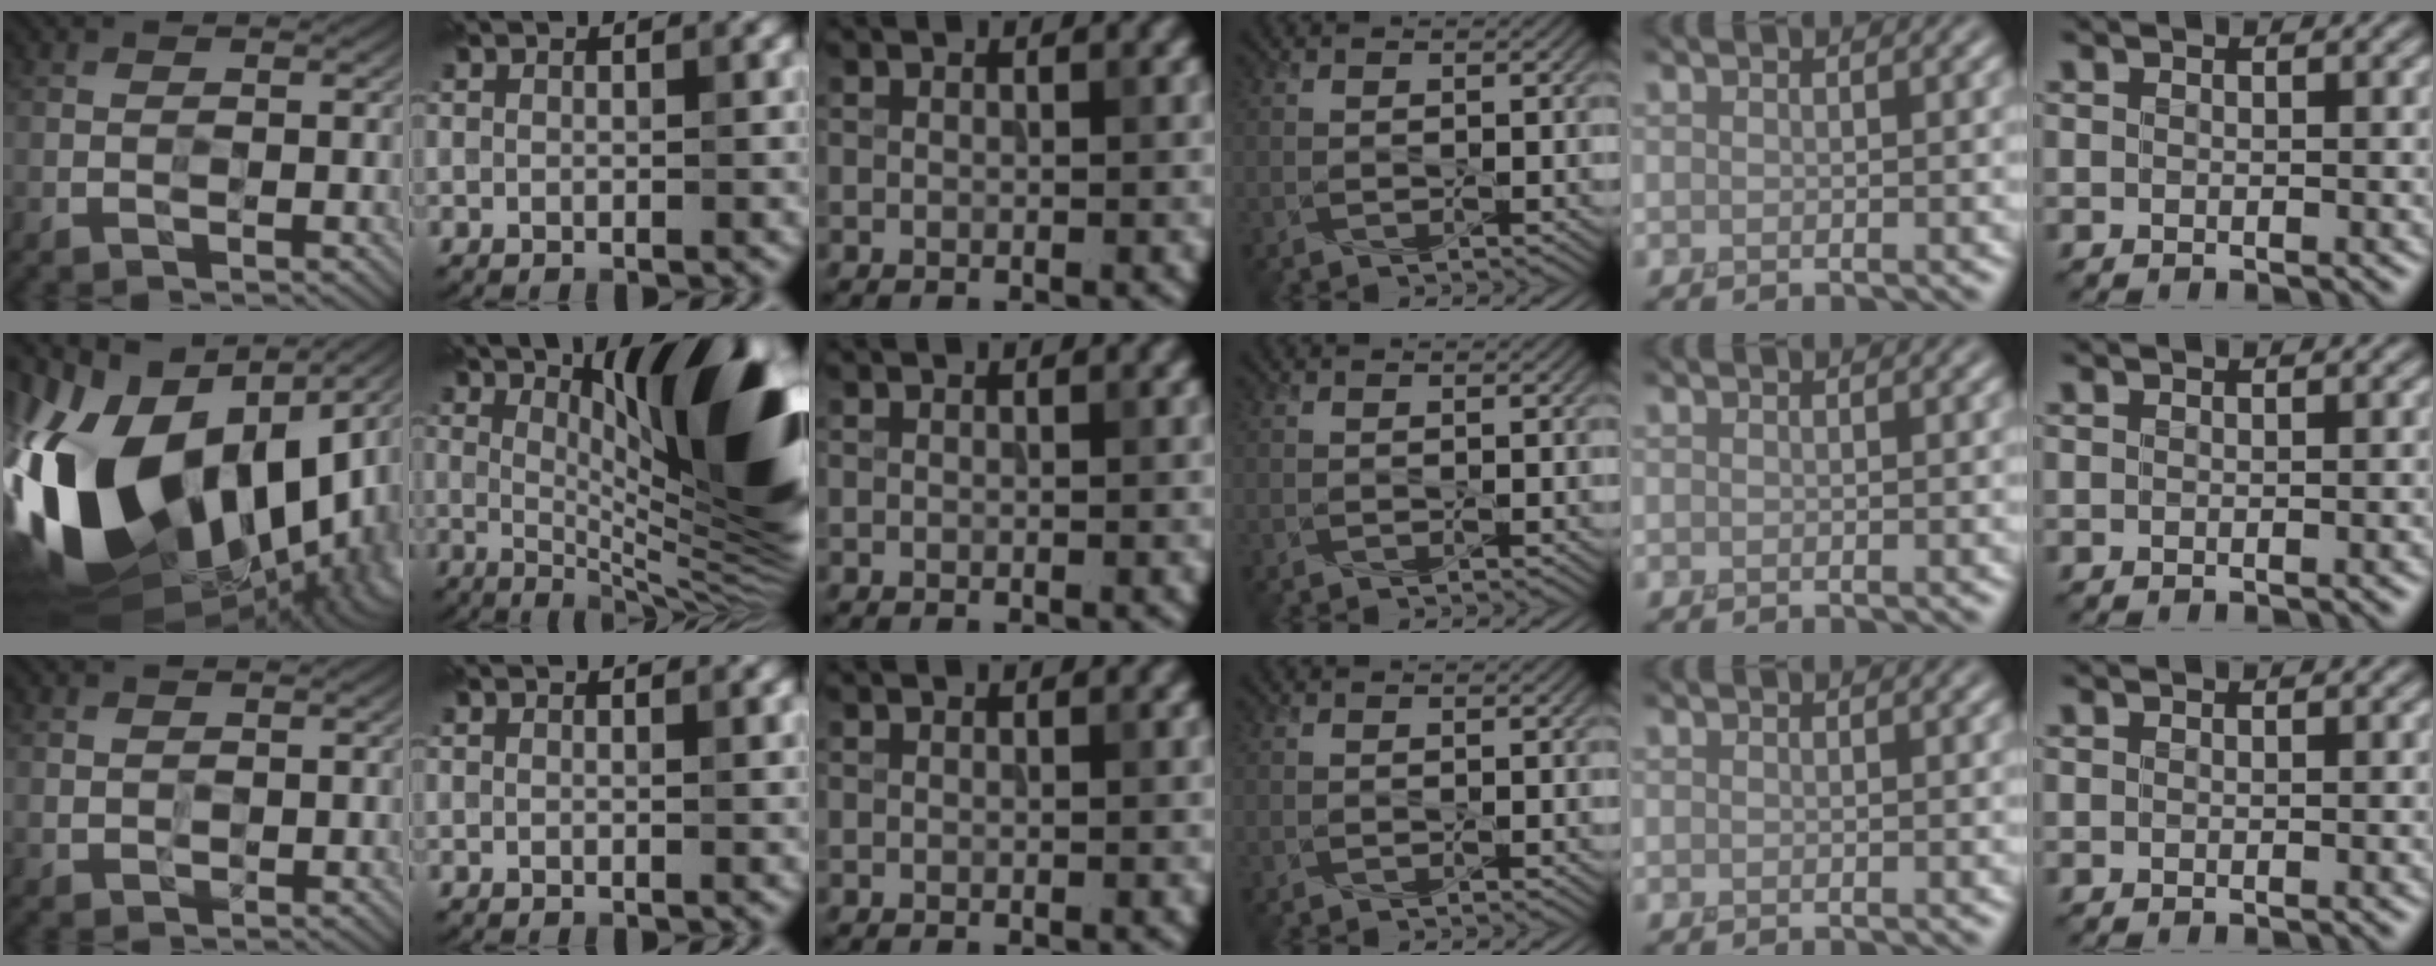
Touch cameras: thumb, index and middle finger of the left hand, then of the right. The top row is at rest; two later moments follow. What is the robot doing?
{"motion": "screw", "object": "spray bottle"}